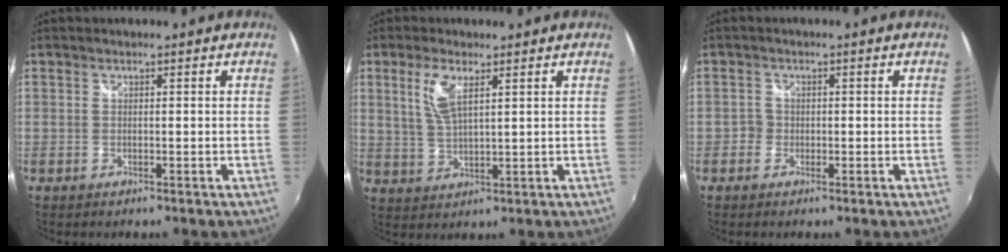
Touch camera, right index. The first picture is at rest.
{"total": 5.8, "force": [2.9, 1.8, 4.7], "torque": [-0.098, 0.005, 0.060]}
{"total": 1.8, "force": [-0.9, 1.6, 0.0], "torque": [-0.001, 0.004, -0.017]}